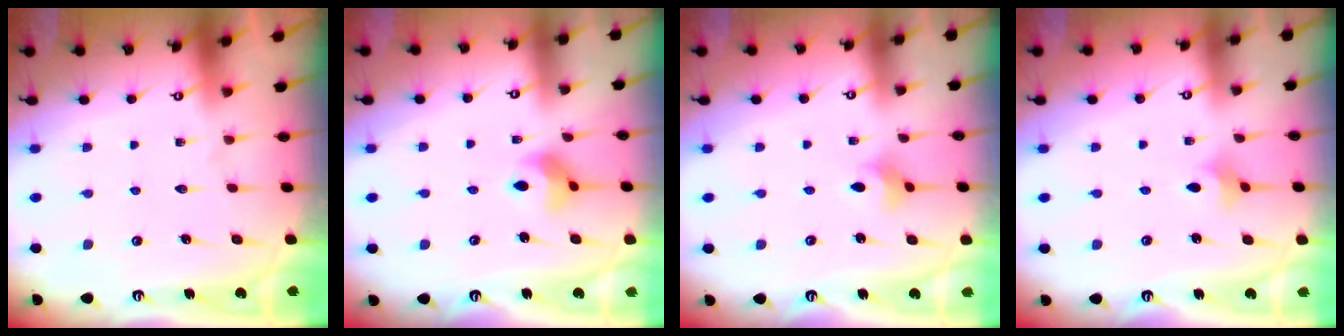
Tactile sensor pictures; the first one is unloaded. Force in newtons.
{"total": 6.9, "press": 6.9, "slide": 0.7}
{"total": 3.0, "press": 3.0, "slide": 0.6}
{"total": 2.6, "press": 2.6, "slide": 0.6}